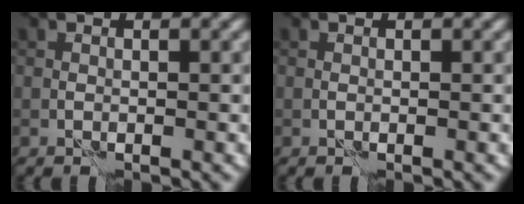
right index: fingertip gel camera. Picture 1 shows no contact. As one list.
[{"total": 0.0}]